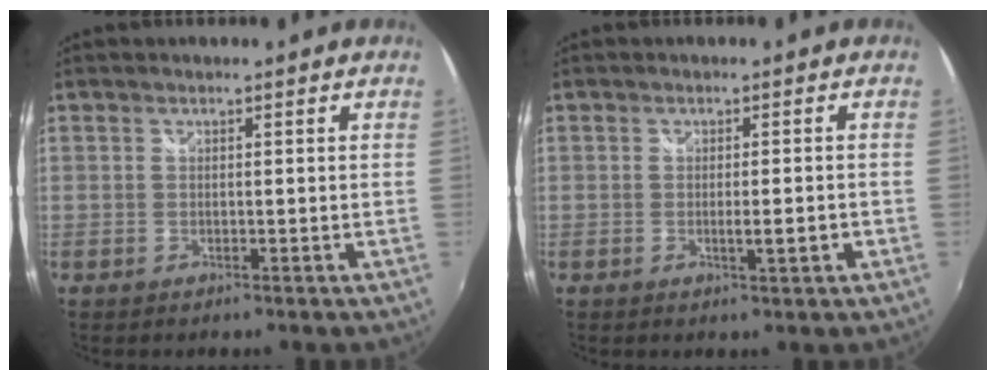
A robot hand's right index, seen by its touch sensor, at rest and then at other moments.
{"total": 3.1, "force": [-0.8, 0.3, 3.0], "torque": [-0.046, -0.005, -0.012]}